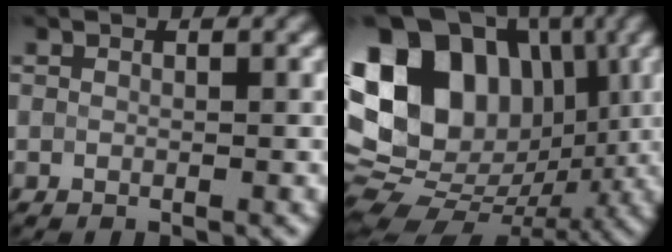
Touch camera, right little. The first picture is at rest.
{"total": 18.1, "force": [3.9, 13.7, 11.2], "torque": [-0.187, 0.034, 0.066]}